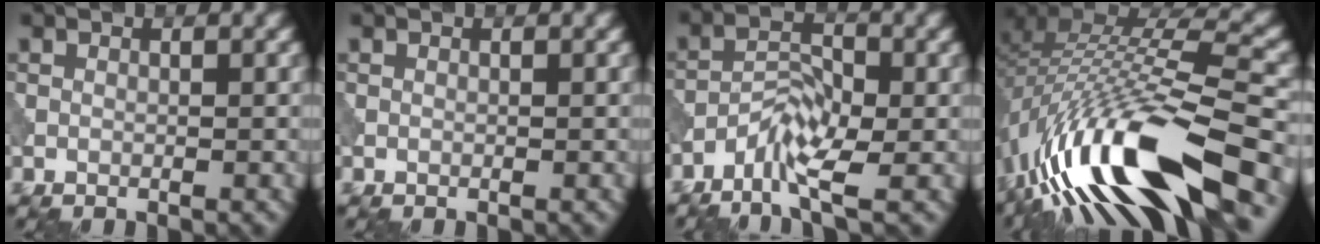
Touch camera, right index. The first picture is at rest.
{"total": 0.0}
{"total": 3.9, "force": [-2.6, 1.1, 2.7], "torque": [-0.051, 0.004, -0.055]}
{"total": 15.6, "force": [-7.6, 5.2, 12.5], "torque": [-0.240, 0.026, -0.135]}